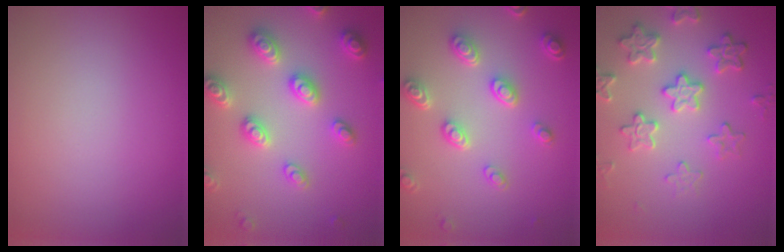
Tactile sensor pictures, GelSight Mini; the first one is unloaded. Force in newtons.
{"total": 5.0, "press": 4.9, "slide": 1.0}
{"total": 4.6, "press": 3.4, "slide": 3.0}
{"total": 4.8, "press": 4.1, "slide": 2.5}